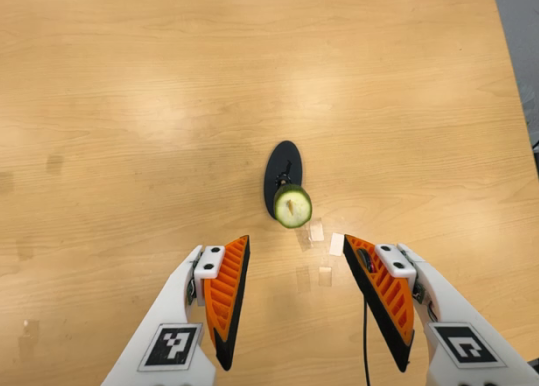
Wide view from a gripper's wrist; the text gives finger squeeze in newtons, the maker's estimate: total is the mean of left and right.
{"total": 0.0}